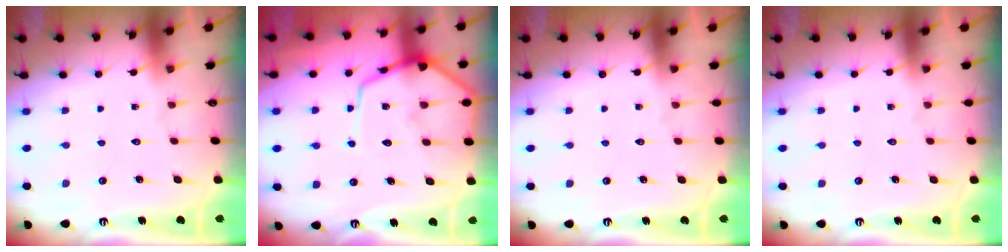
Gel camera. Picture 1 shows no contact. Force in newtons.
{"total": 12.4, "press": 12.4, "slide": 1.1}
{"total": 0.0}
{"total": 0.0}